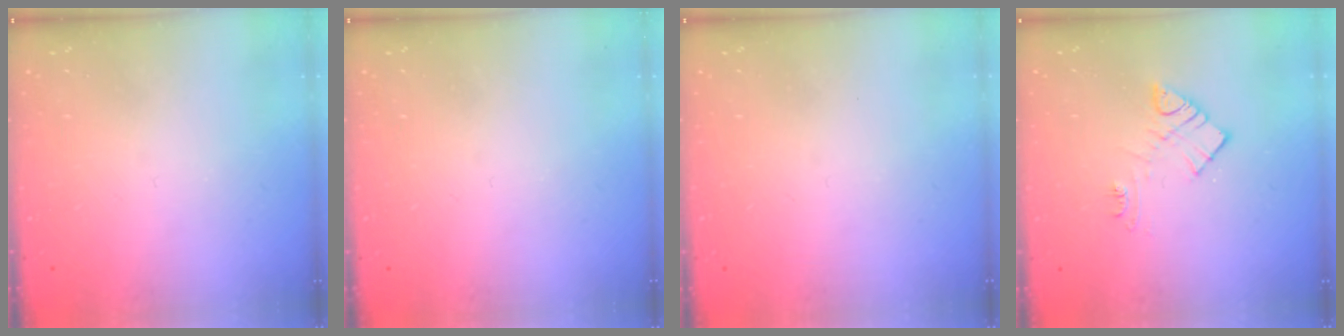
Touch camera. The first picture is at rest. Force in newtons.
{"total": 0.0}
{"total": 0.0}
{"total": 8.8, "press": 8.7, "slide": 0.4}